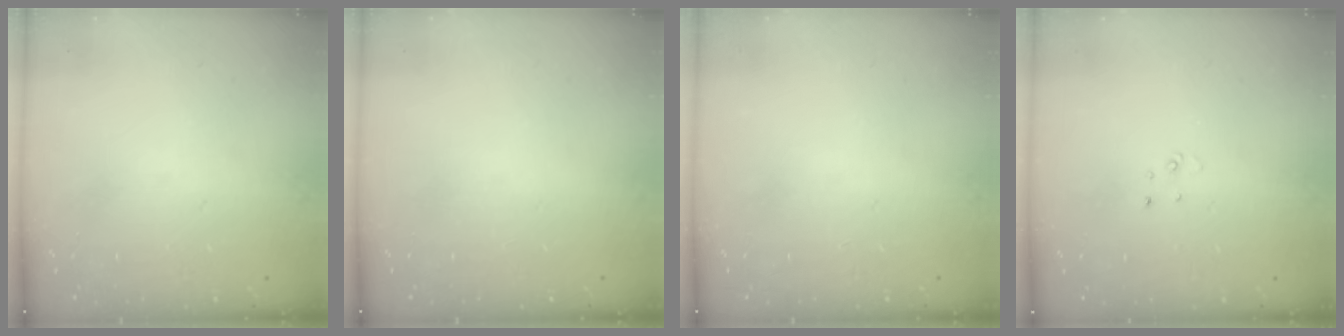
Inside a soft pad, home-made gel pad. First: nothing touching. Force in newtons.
{"total": 0.0}
{"total": 0.0}
{"total": 2.0, "press": 2.0, "slide": 0.2}